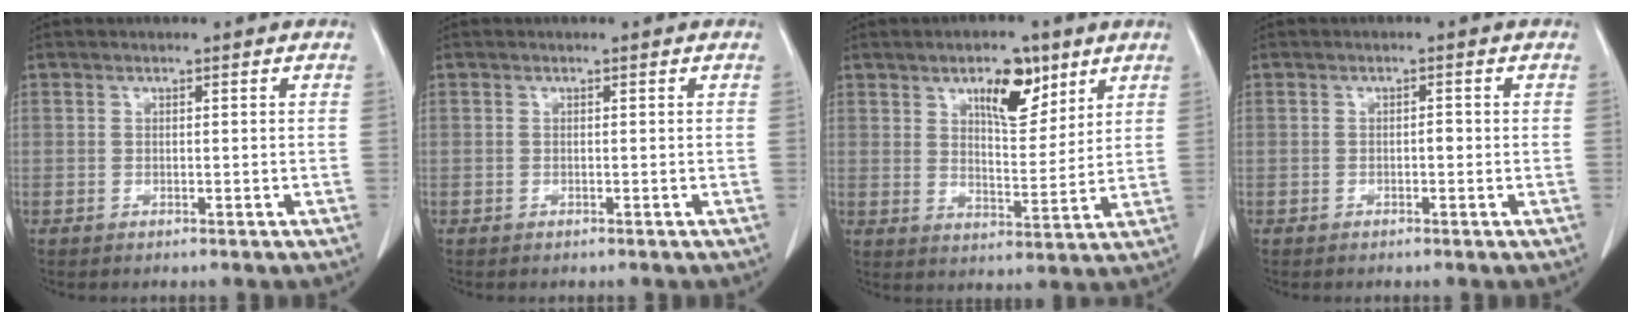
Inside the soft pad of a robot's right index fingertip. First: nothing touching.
{"total": 0.0}
{"total": 8.6, "force": [5.0, 3.3, 6.2], "torque": [-0.097, 0.003, 0.082]}
{"total": 0.8, "force": [-0.2, 0.3, 0.7], "torque": [-0.009, 0.003, -0.005]}